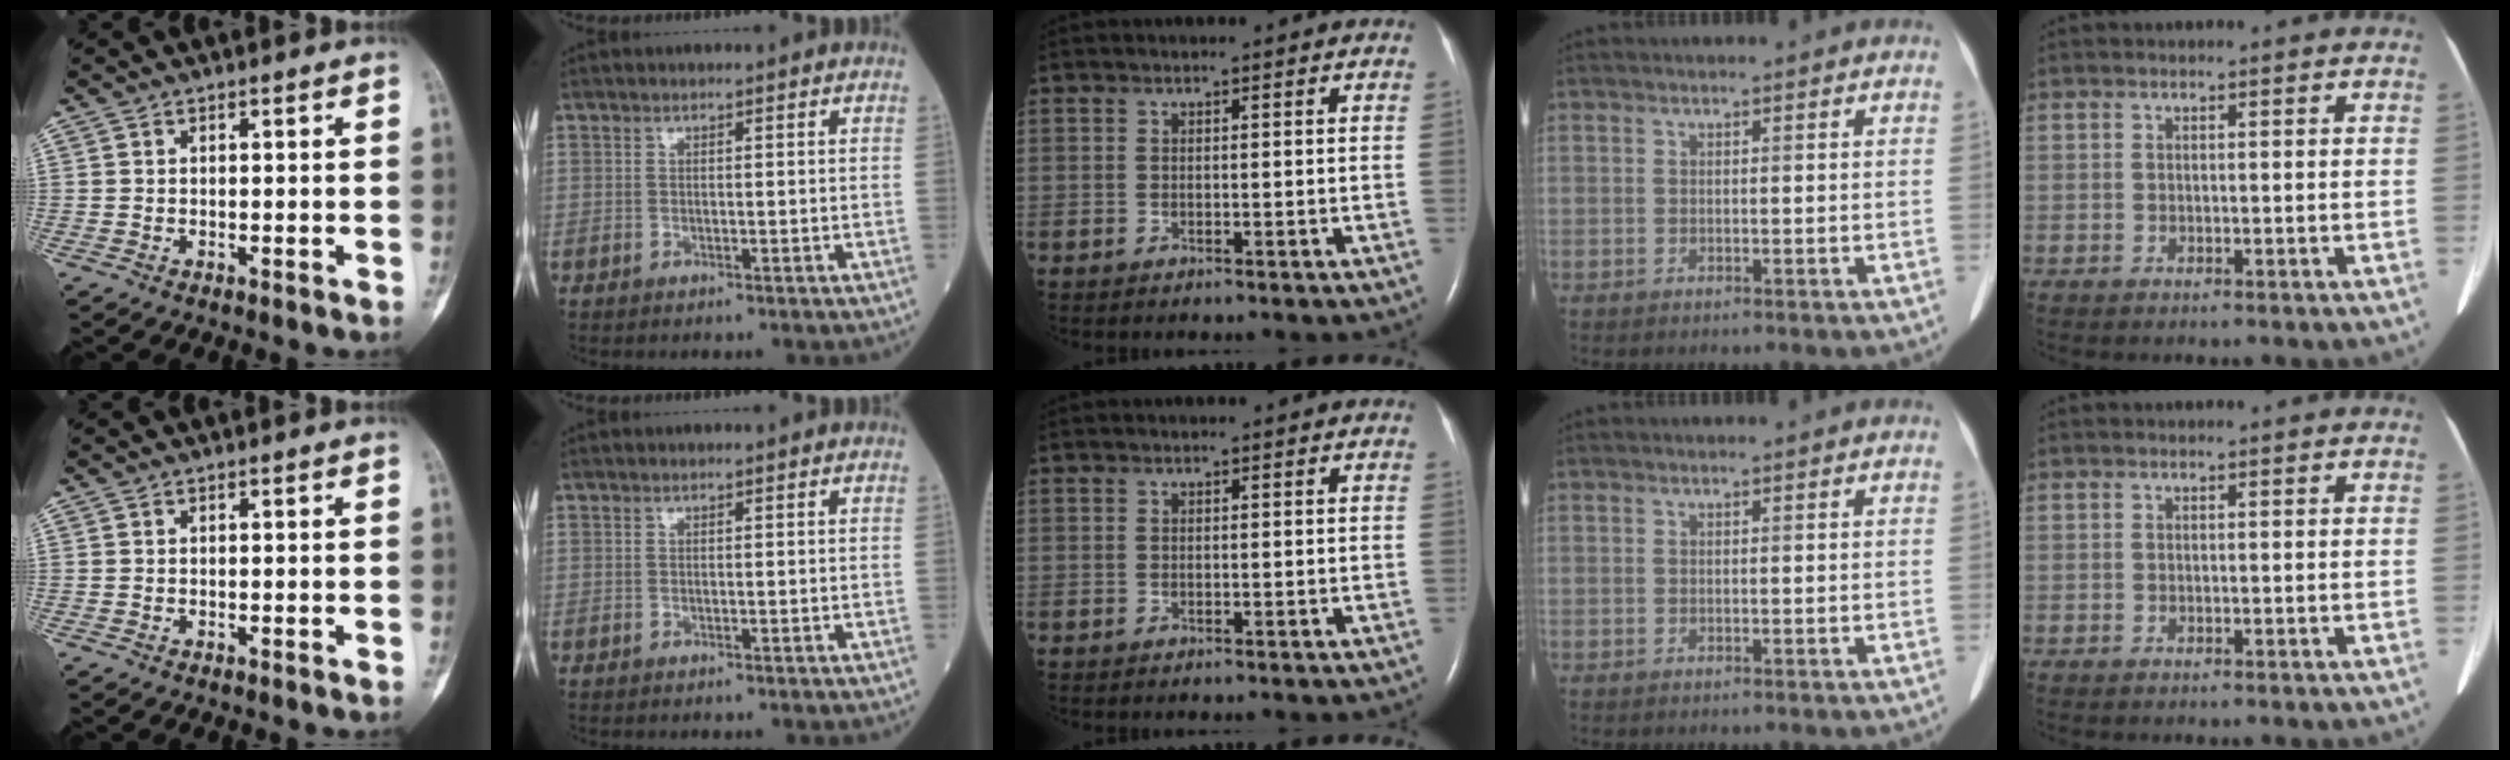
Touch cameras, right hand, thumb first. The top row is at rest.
{}